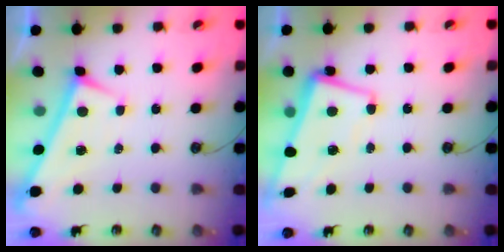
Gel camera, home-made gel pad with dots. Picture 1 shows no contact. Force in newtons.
{"total": 1.1, "press": 0.6, "slide": 0.9}